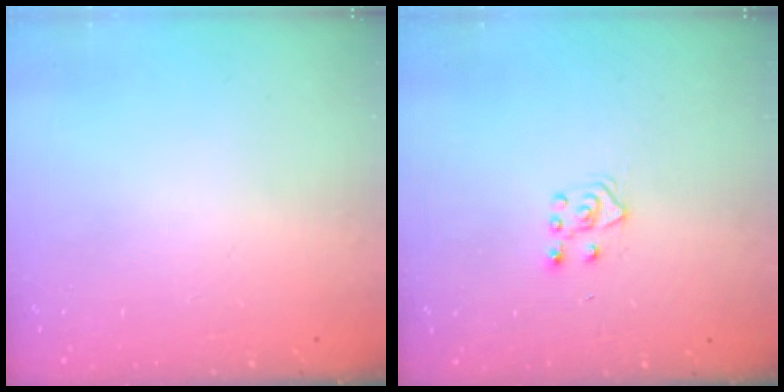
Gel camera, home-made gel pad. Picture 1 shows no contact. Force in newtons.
{"total": 4.8, "press": 4.7, "slide": 0.7}